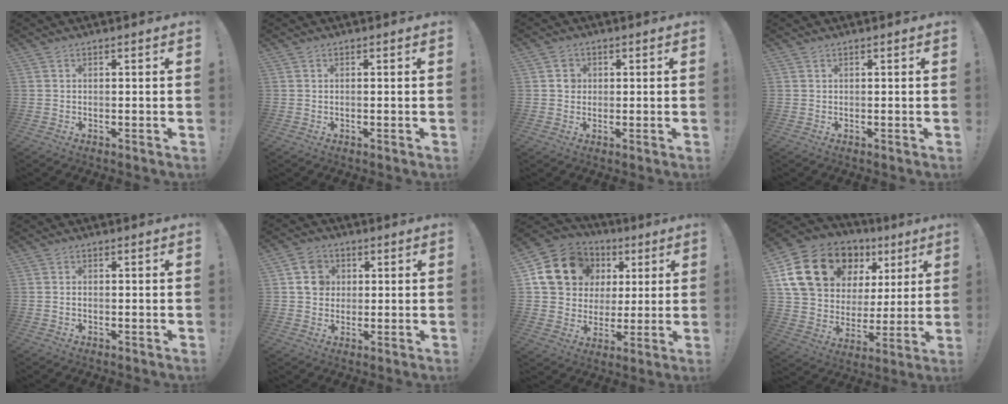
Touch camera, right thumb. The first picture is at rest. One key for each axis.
{"total": 0.6, "fx": -0.3, "fy": 0.0, "fz": 0.5, "tx": -0.013, "ty": 0.001, "tz": -0.005}
{"total": 2.8, "fx": 0.2, "fy": 2.6, "fz": 1.0, "tx": -0.005, "ty": 0.000, "tz": -0.001}
{"total": 0.0}
{"total": 1.0, "fx": -0.5, "fy": 0.6, "fz": 0.7, "tx": -0.017, "ty": 0.003, "tz": -0.007}
{"total": 8.1, "fx": 1.9, "fy": 7.1, "fz": 3.4, "tx": -0.053, "ty": 0.009, "tz": 0.042}
{"total": 18.1, "fx": 6.0, "fy": 15.2, "fz": 7.8, "tx": -0.119, "ty": -0.010, "tz": 0.138}
{"total": 21.1, "fx": 10.5, "fy": 14.3, "fz": 11.5, "tx": -0.200, "ty": -0.038, "tz": 0.214}